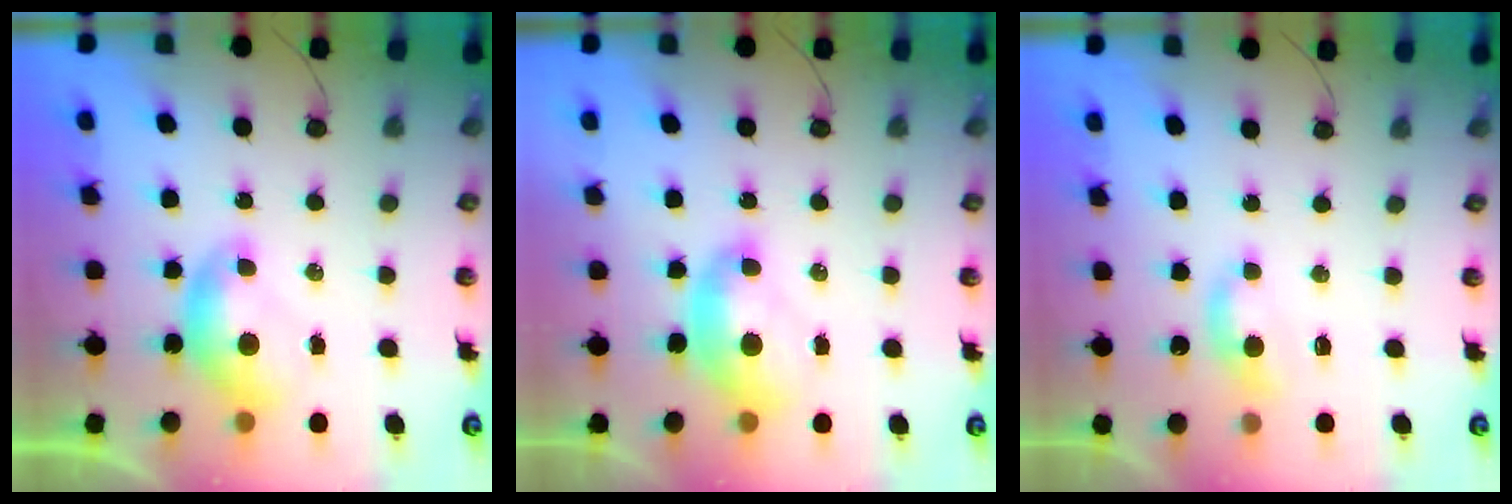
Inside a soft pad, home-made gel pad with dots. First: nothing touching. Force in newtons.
{"total": 2.3, "press": 2.3, "slide": 0.6}
{"total": 1.9, "press": 1.9, "slide": 0.5}